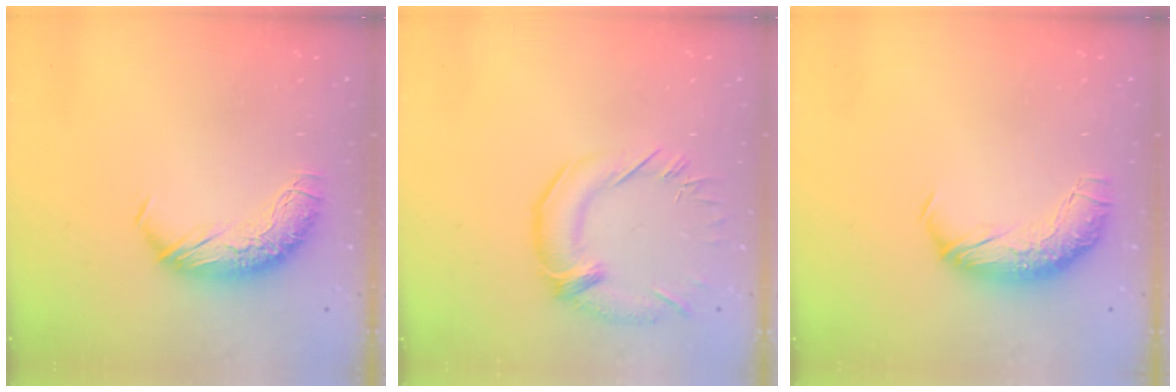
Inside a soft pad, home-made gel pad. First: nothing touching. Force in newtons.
{"total": 2.8, "press": 1.9, "slide": 2.0}
{"total": 2.5, "press": 1.3, "slide": 2.2}